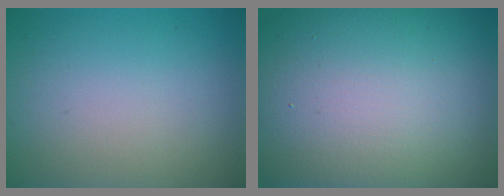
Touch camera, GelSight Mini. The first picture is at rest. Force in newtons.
{"total": 21.1, "press": 21.1, "slide": 1.1}